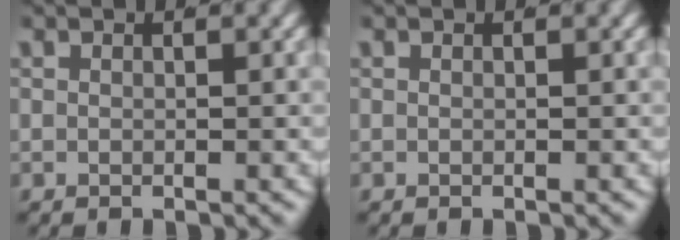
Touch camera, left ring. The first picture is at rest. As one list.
[{"total": 0.0}]